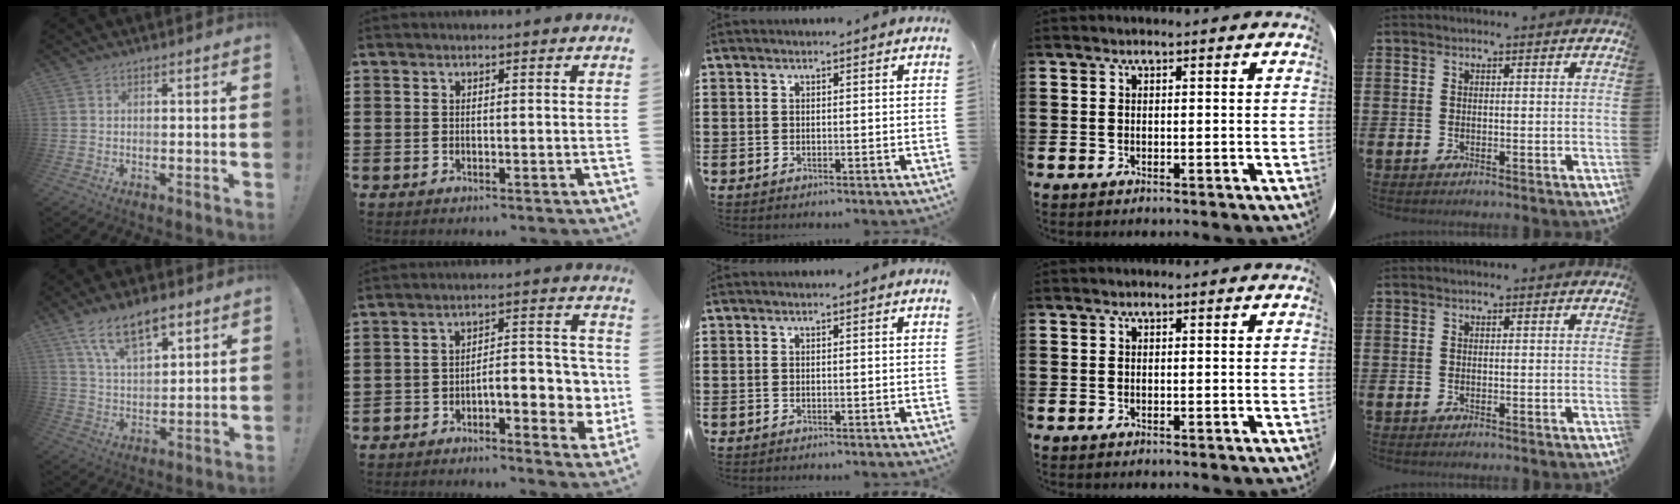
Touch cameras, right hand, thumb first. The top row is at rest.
{"thumb": {"total": 13.4, "force": [8.4, 6.2, 8.5], "torque": [-0.142, -0.035, 0.152]}, "index": {"total": 6.4, "force": [-2.9, 3.2, 4.7], "torque": [-0.063, -0.003, -0.056]}}